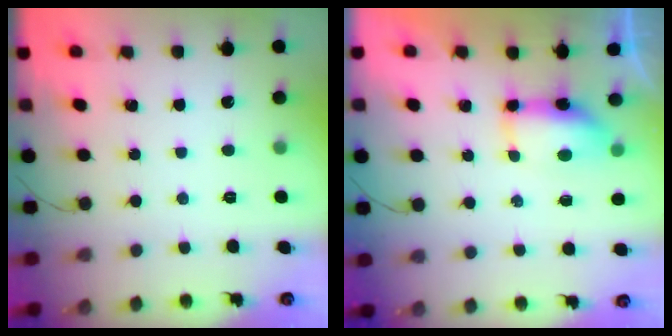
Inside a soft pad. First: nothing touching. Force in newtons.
{"total": 7.1, "press": 7.0, "slide": 1.4}